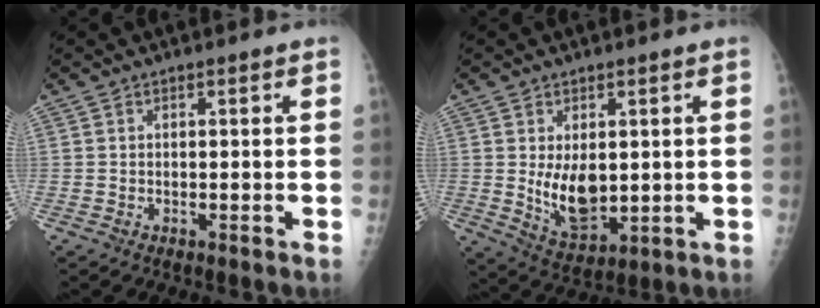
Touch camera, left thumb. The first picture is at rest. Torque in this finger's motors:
{"motor_torque": [0.70, 0.67, 0.61, 0.15, 0.07]}